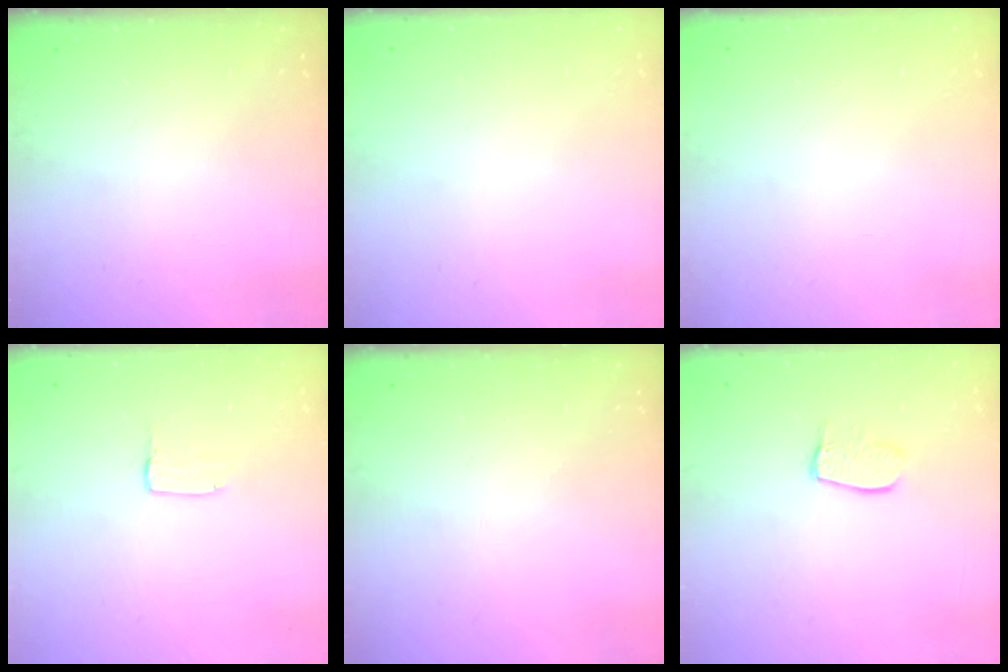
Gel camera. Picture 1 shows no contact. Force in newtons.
{"total": 0.0}
{"total": 0.0}
{"total": 2.0, "press": 2.0, "slide": 0.0}
{"total": 0.0}
{"total": 7.5, "press": 7.5, "slide": 0.6}